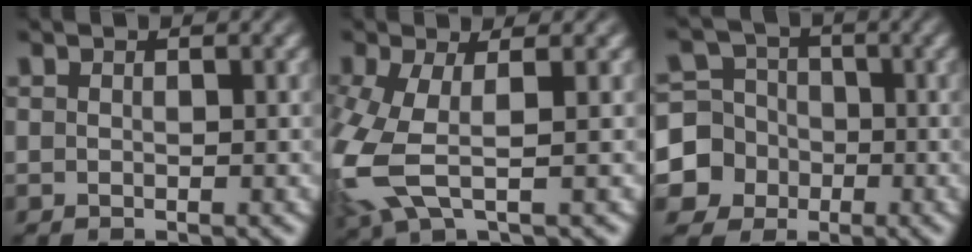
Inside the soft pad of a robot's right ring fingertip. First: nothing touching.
{"total": 5.6, "force": [-0.8, 3.5, 4.3], "torque": [-0.124, -0.025, 0.001]}
{"total": 11.6, "force": [-2.8, 10.8, 3.1], "torque": [-0.078, -0.047, -0.049]}